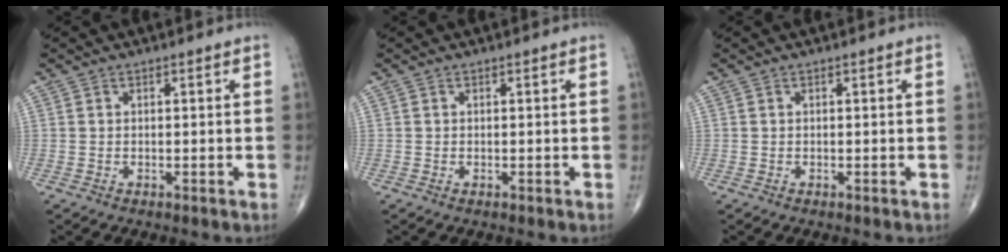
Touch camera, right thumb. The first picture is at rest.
{"total": 0.0}
{"total": 0.0}